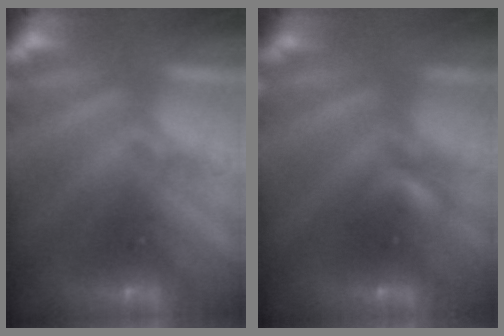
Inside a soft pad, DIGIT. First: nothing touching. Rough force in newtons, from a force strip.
{"total": 2.2}